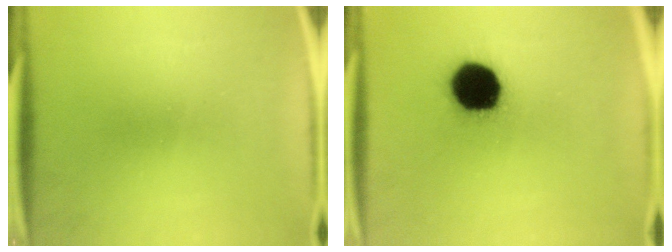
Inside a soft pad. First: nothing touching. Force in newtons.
{"total": 15.1}